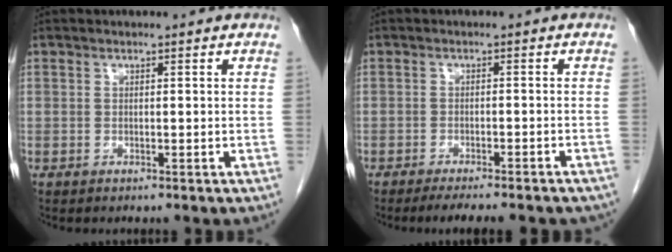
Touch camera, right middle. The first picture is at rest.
{"total": 11.3, "force": [-9.8, 2.0, 5.4], "torque": [-0.064, -0.008, -0.116]}